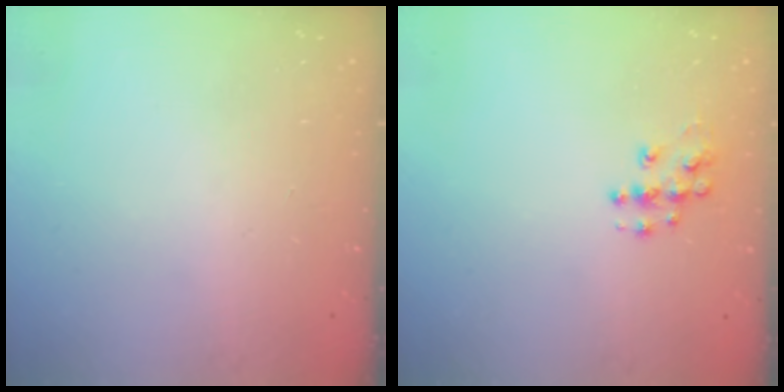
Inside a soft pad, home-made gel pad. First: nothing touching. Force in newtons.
{"total": 7.5, "press": 7.5, "slide": 0.4}